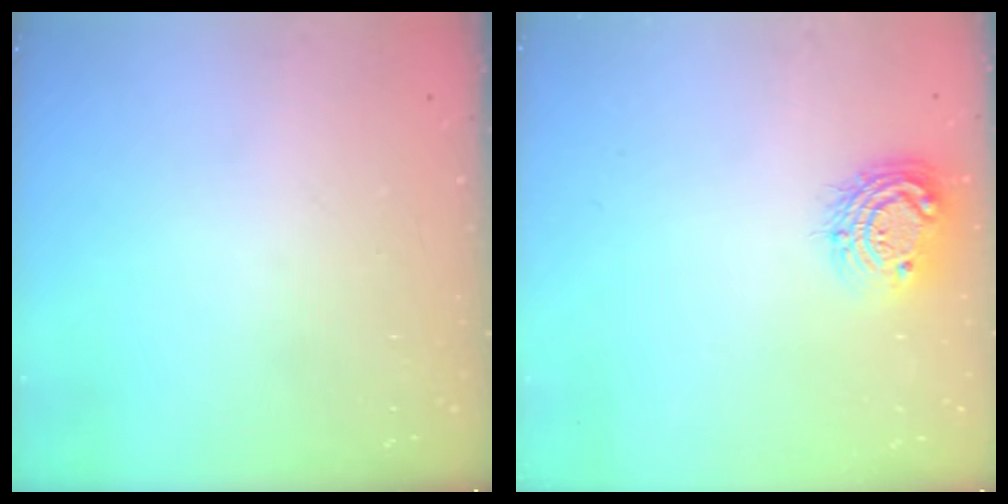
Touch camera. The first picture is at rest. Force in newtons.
{"total": 10.9, "press": 10.8, "slide": 0.8}